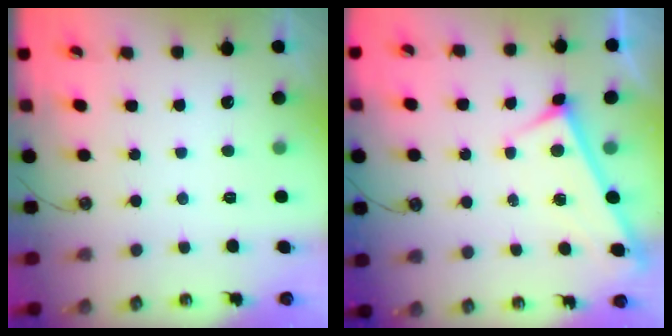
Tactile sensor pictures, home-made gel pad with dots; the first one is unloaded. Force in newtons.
{"total": 3.2, "press": 3.2, "slide": 0.3}